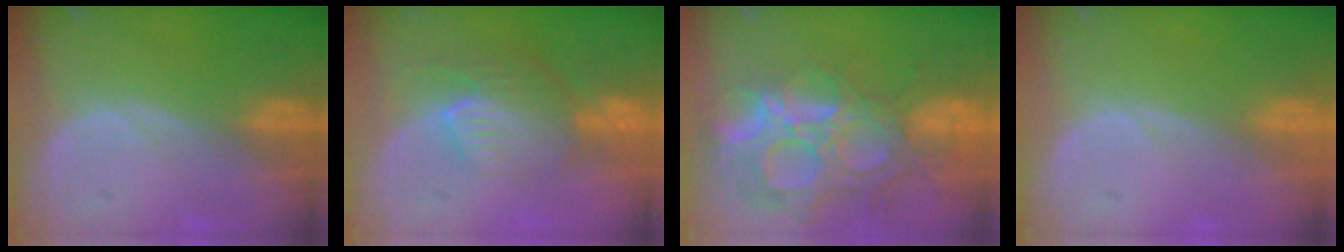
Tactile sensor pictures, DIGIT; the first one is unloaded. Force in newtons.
{"total": 8.1, "press": 7.1, "slide": 3.7}
{"total": 14.3, "press": 11.9, "slide": 7.8}
{"total": 0.0}